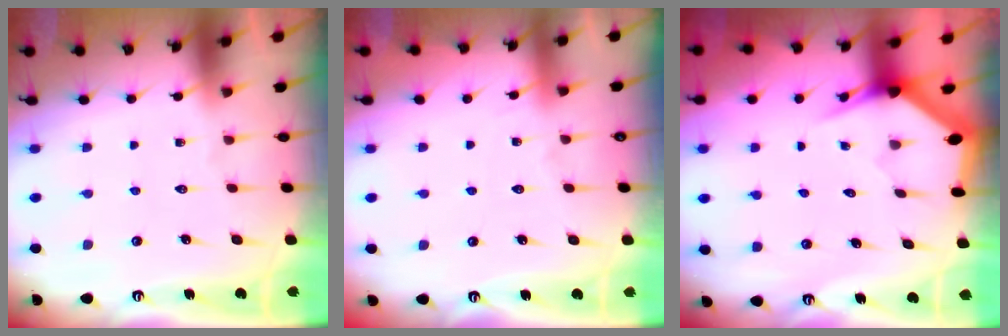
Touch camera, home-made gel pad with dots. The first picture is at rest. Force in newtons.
{"total": 3.7, "press": 3.6, "slide": 0.5}
{"total": 3.2, "press": 3.2, "slide": 0.1}